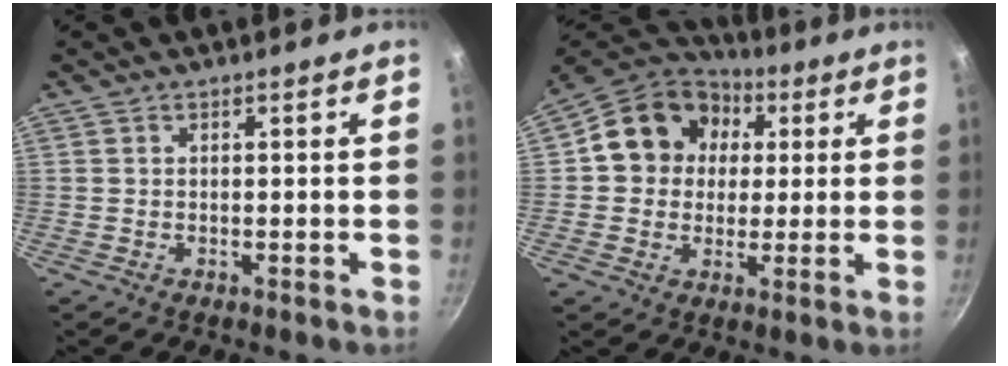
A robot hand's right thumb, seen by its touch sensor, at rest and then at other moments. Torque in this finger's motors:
{"motor_torque": [0.92, 1.34, 0.45, -0.30, 0.26]}